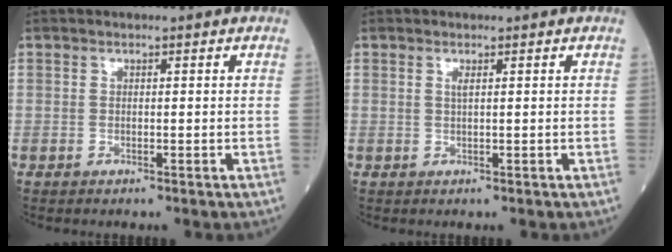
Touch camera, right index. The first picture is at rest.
{"total": 0.7, "force": [0.3, 0.0, 0.7], "torque": [-0.019, -0.001, 0.006]}